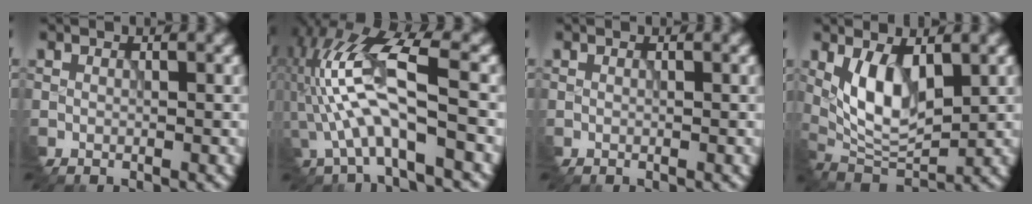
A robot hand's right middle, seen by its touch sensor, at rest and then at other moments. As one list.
[{"total": 8.5, "force": [-1.9, 2.5, 8.0], "torque": [-0.179, 0.024, -0.036]}, {"total": 0.0}, {"total": 5.7, "force": [0.9, 2.9, 4.8], "torque": [-0.095, -0.013, 0.026]}]